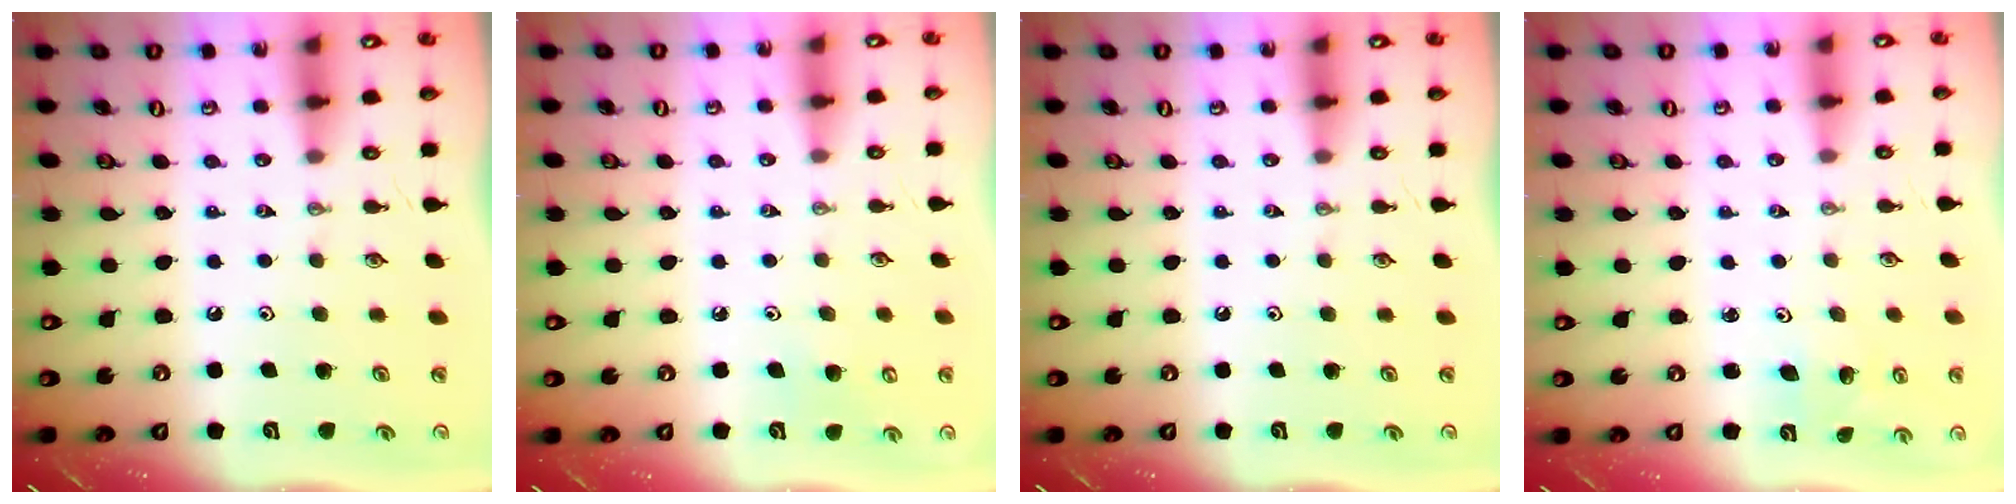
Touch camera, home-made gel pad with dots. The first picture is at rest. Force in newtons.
{"total": 5.3, "press": 5.1, "slide": 1.6}
{"total": 0.0}
{"total": 1.9, "press": 1.9, "slide": 0.2}